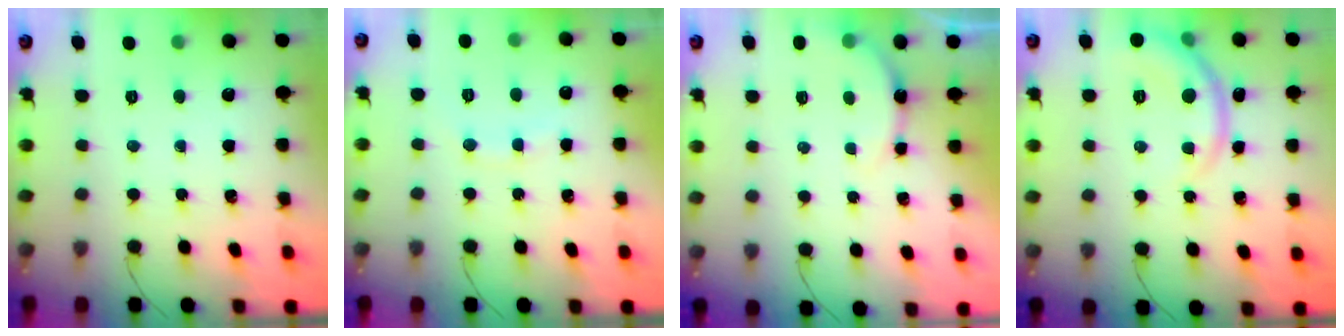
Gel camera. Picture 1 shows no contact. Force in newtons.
{"total": 7.7, "press": 7.5, "slide": 1.6}
{"total": 6.3, "press": 6.3, "slide": 0.8}
{"total": 7.4, "press": 7.4, "slide": 0.8}